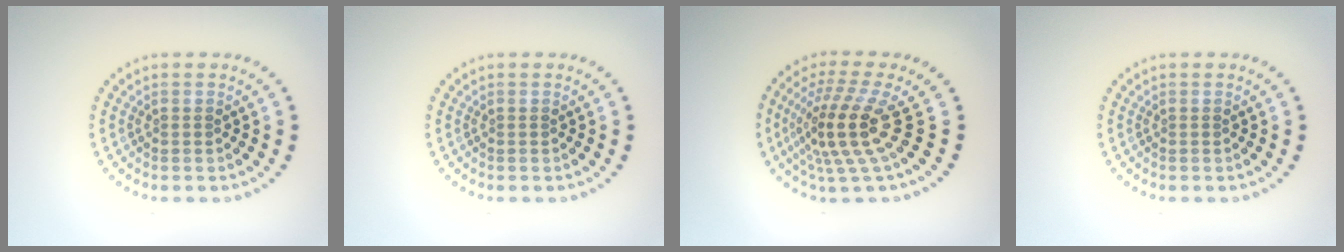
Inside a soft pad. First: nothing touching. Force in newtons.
{"total": 0.0}
{"total": 5.0, "press": 3.5, "slide": 3.5}
{"total": 0.0}